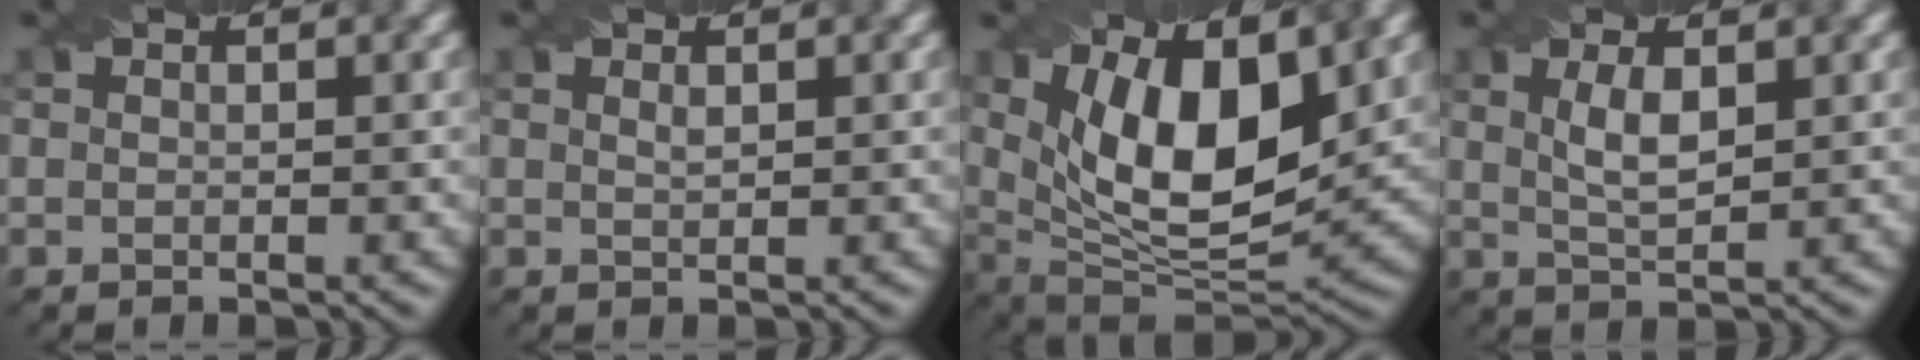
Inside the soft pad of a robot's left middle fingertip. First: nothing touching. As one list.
[{"total": 0.5, "force": [0.3, 0.1, 0.4], "torque": [-0.009, -0.001, 0.008]}, {"total": 12.1, "force": [3.7, 5.3, 10.3], "torque": [-0.159, -0.008, 0.061]}, {"total": 2.9, "force": [0.9, 1.0, 2.5], "torque": [-0.055, 0.000, 0.022]}]